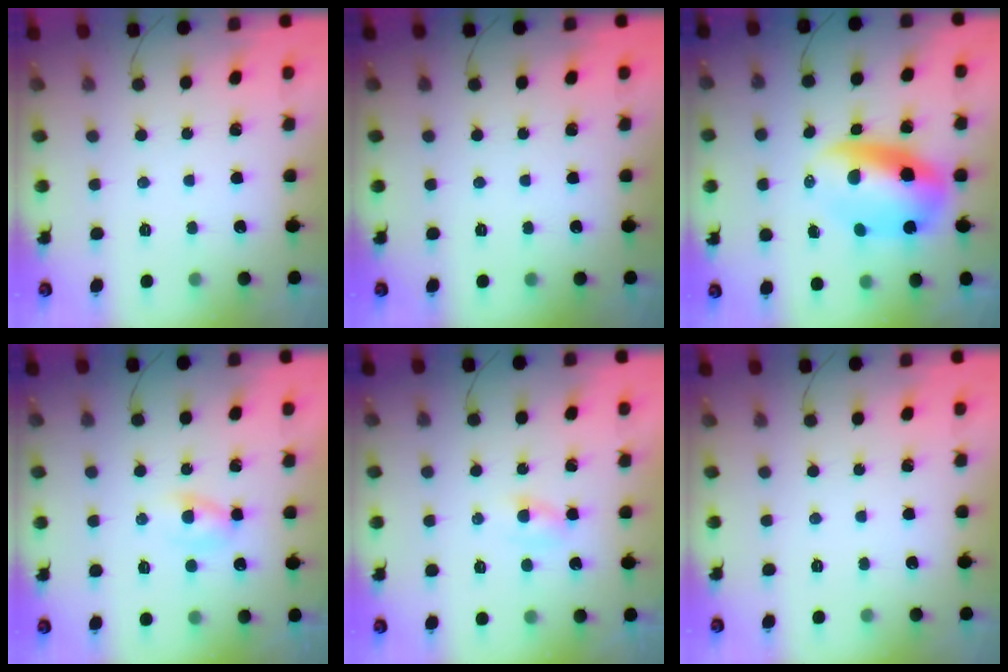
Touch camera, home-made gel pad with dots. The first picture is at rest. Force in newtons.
{"total": 0.0}
{"total": 10.5, "press": 10.2, "slide": 2.4}
{"total": 2.2, "press": 2.0, "slide": 1.1}
{"total": 1.6, "press": 1.4, "slide": 0.7}
{"total": 0.0}